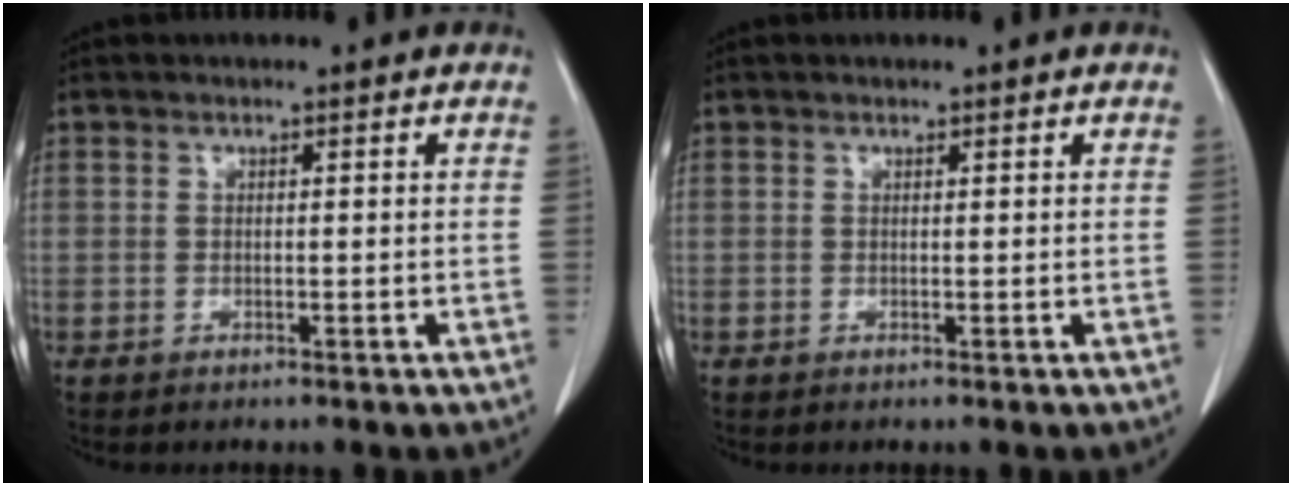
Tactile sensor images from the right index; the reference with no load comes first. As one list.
[{"total": 0.0}]